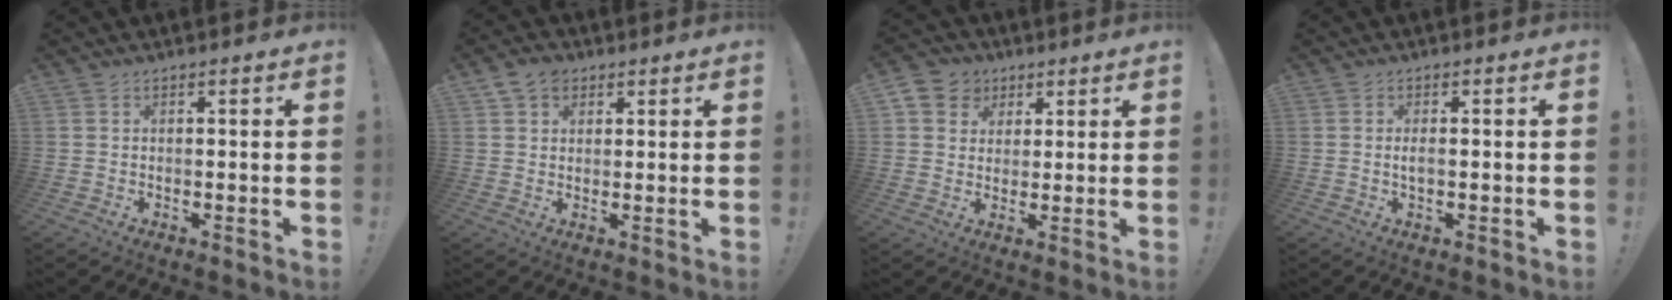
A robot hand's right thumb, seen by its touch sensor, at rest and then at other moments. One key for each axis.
{"total": 5.9, "fx": 3.0, "fy": 4.3, "fz": 2.6, "tx": -0.045, "ty": -0.003, "tz": 0.059}
{"total": 7.5, "fx": 2.8, "fy": 6.7, "fz": 1.8, "tx": -0.033, "ty": -0.007, "tz": 0.061}
{"total": 1.7, "fx": -0.3, "fy": 0.6, "fz": 1.6, "tx": -0.024, "ty": 0.000, "tz": -0.007}